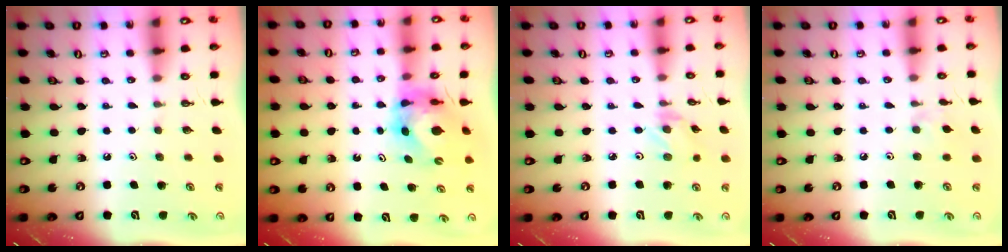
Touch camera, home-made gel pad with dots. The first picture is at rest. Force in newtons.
{"total": 6.8, "press": 6.7, "slide": 0.9}
{"total": 1.1, "press": 1.0, "slide": 0.4}
{"total": 2.1, "press": 2.0, "slide": 0.4}